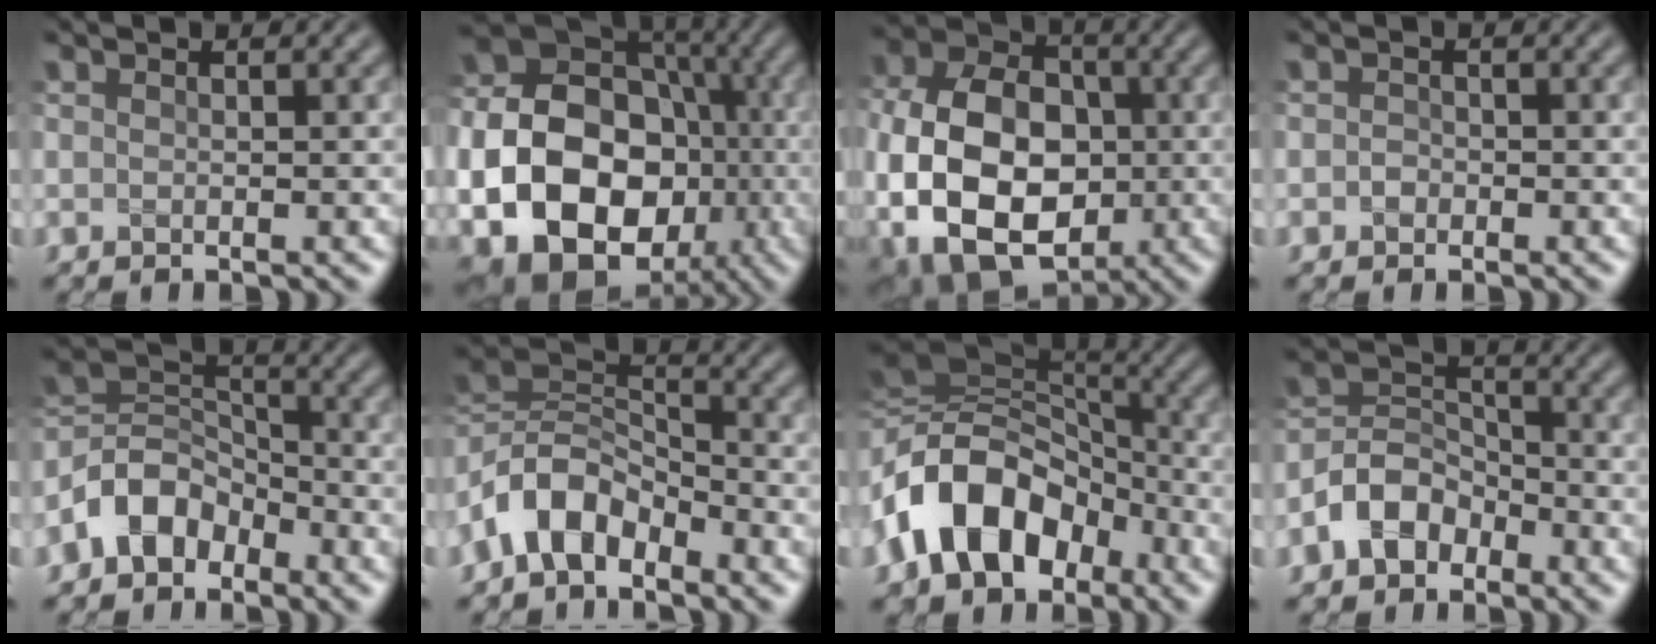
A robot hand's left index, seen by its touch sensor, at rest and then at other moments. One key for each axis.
{"total": 18.7, "fx": -4.2, "fy": 14.8, "fz": 10.7, "tx": -0.196, "ty": -0.032, "tz": -0.083}
{"total": 15.3, "fx": -3.0, "fy": 10.7, "fz": 10.4, "tx": -0.195, "ty": -0.016, "tz": -0.045}
{"total": 0.8, "fx": -0.3, "fy": 0.7, "fz": 0.3, "tx": -0.002, "ty": 0.002, "tz": -0.009}
{"total": 5.1, "fx": -3.3, "fy": 3.2, "fz": 2.2, "tx": -0.038, "ty": 0.012, "tz": -0.073}
{"total": 6.3, "fx": -3.9, "fy": 3.4, "fz": 3.6, "tx": -0.067, "ty": 0.013, "tz": -0.090}
{"total": 12.2, "fx": -4.0, "fy": 8.4, "fz": 7.9, "tx": -0.147, "ty": 0.019, "tz": -0.087}
{"total": 4.4, "fx": -2.7, "fy": 2.9, "fz": 1.9, "tx": -0.036, "ty": 0.012, "tz": -0.062}